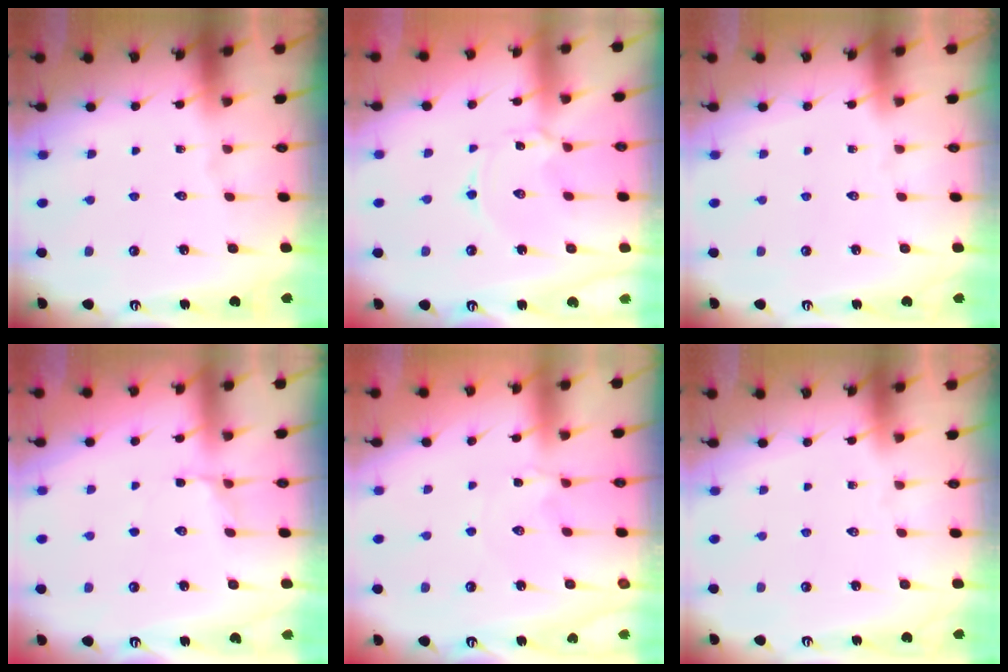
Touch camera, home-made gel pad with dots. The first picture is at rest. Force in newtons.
{"total": 2.5, "press": 2.5, "slide": 0.3}
{"total": 0.0}
{"total": 2.9, "press": 2.5, "slide": 1.5}
{"total": 2.4, "press": 2.4, "slide": 0.3}
{"total": 0.0}